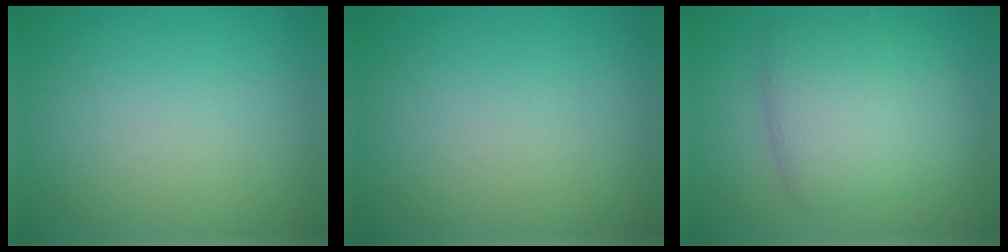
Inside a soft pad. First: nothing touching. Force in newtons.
{"total": 0.0}
{"total": 5.2, "press": 5.2, "slide": 0.2}